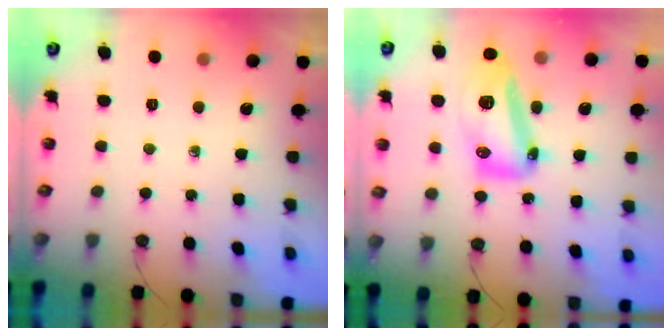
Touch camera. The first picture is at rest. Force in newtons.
{"total": 16.8, "press": 16.6, "slide": 2.2}